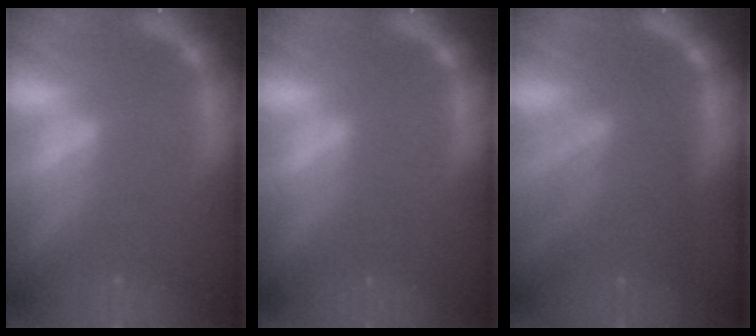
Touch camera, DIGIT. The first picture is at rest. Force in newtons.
{"total": 0.9}
{"total": 7.5}